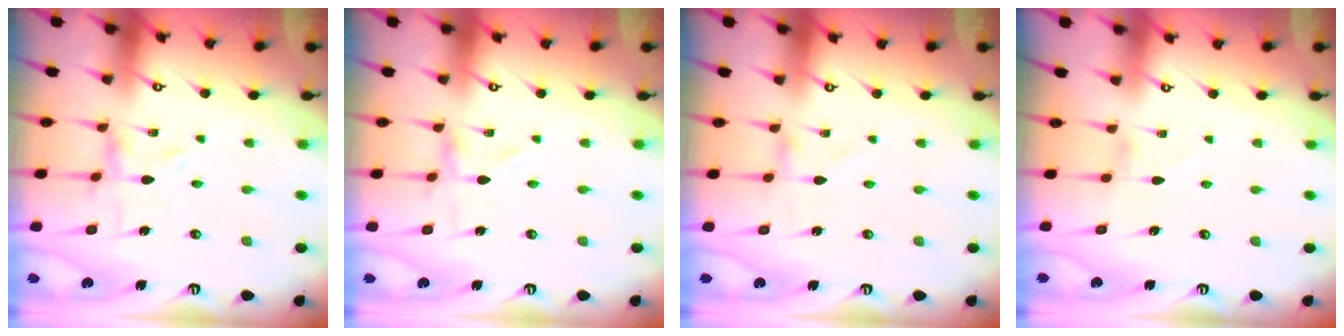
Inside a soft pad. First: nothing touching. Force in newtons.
{"total": 0.0}
{"total": 0.0}
{"total": 0.0}